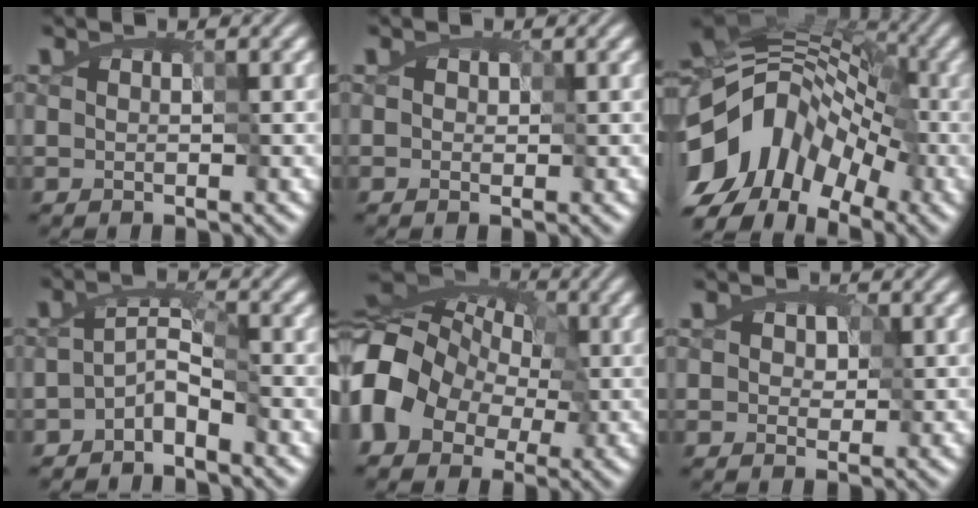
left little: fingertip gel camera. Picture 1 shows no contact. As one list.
[{"total": 0.9, "force": [0.1, 0.8, 0.3], "torque": [-0.015, 0.004, 0.007]}, {"total": 14.4, "force": [-7.5, 9.4, 7.8], "torque": [-0.136, 0.008, -0.138]}, {"total": 3.0, "force": [-2.9, 0.1, 0.3], "torque": [-0.011, 0.002, -0.052]}, {"total": 12.1, "force": [-2.5, 9.6, 7.0], "torque": [-0.132, 0.002, -0.069]}, {"total": 1.8, "force": [0.1, 1.6, 0.7], "torque": [-0.027, 0.002, 0.009]}]